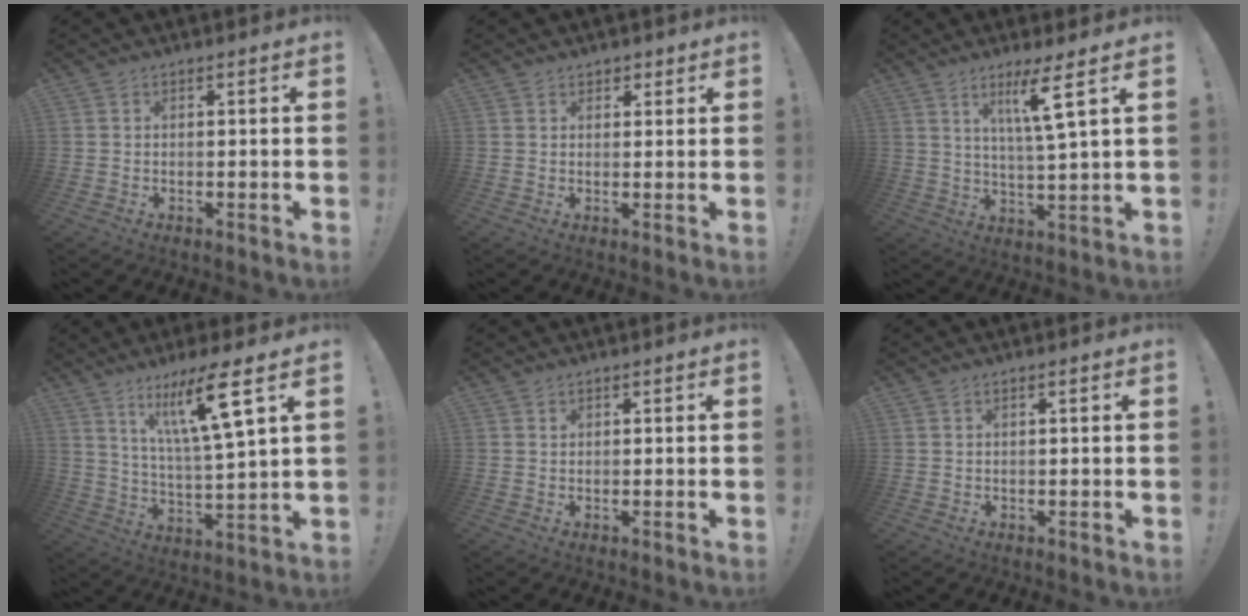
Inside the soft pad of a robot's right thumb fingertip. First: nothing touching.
{"total": 2.1, "force": [1.4, 1.5, 0.3], "torque": [0.011, -0.009, 0.022]}
{"total": 9.1, "force": [4.7, -0.4, 7.7], "torque": [-0.127, -0.020, 0.068]}
{"total": 14.9, "force": [8.2, 1.3, 12.4], "torque": [-0.212, -0.042, 0.120]}
{"total": 0.6, "force": [0.4, 0.4, 0.2], "torque": [-0.002, -0.002, 0.008]}
{"total": 0.9, "force": [0.3, -0.2, 0.8], "torque": [-0.009, -0.003, 0.003]}